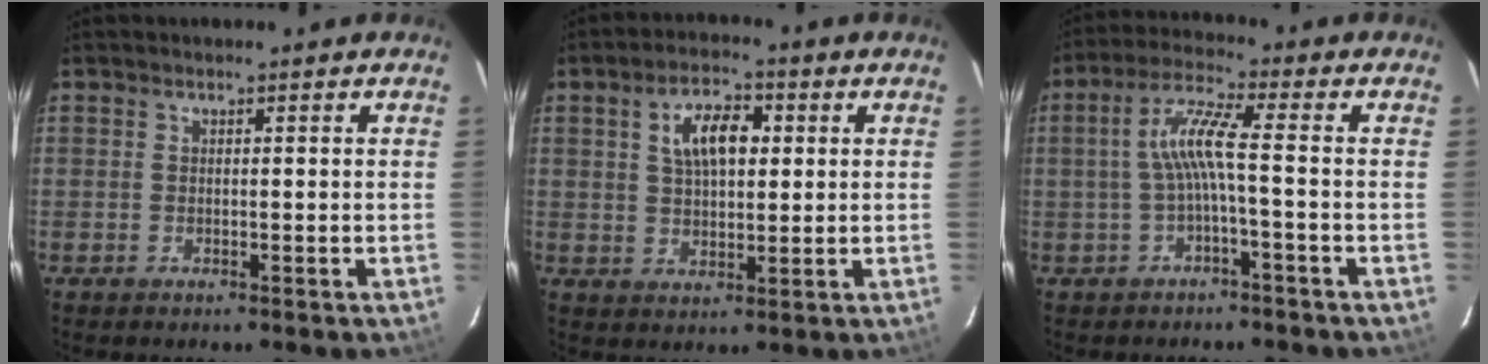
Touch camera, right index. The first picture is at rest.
{"total": 7.8, "force": [2.1, 4.1, 6.3], "torque": [-0.115, 0.017, 0.039]}
{"total": 6.1, "force": [-1.3, -0.2, 5.9], "torque": [-0.135, 0.011, -0.021]}